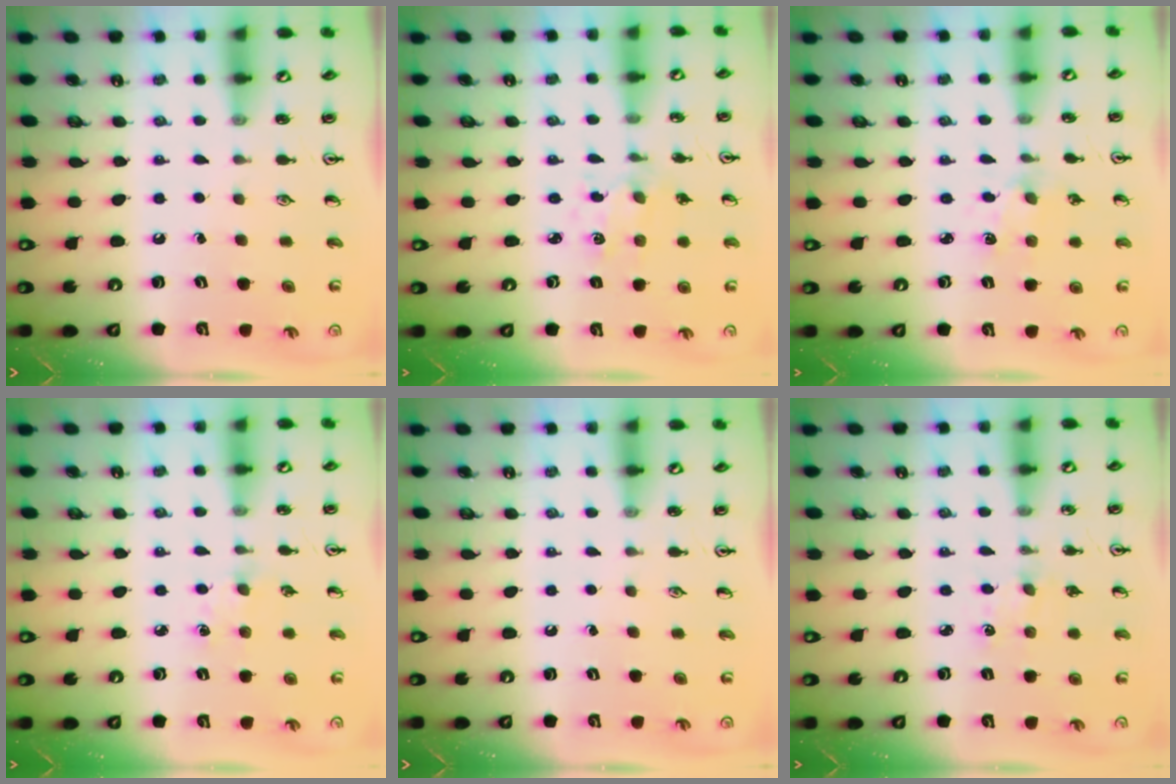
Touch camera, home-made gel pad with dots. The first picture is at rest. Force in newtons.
{"total": 1.6, "press": 1.6, "slide": 0.3}
{"total": 1.9, "press": 1.9, "slide": 0.3}
{"total": 4.2, "press": 4.1, "slide": 0.6}
{"total": 0.0}
{"total": 3.1, "press": 3.1, "slide": 0.5}